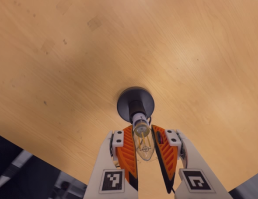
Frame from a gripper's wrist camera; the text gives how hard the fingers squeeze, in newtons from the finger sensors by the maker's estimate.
{"total": 11.4, "left": 10.0, "right": 12.9}